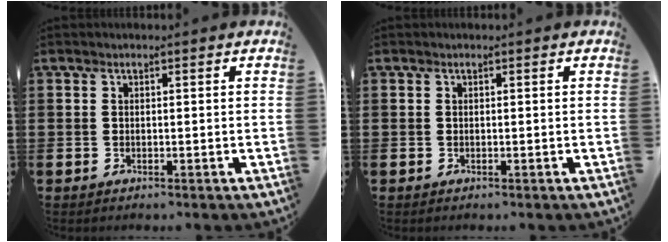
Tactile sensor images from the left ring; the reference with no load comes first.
{"total": 0.0}